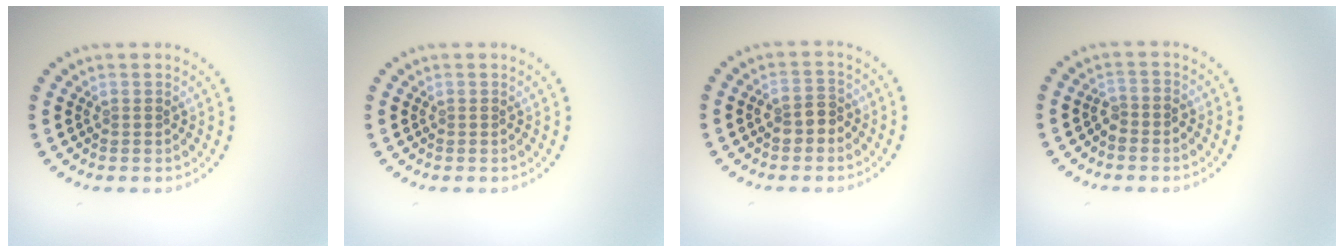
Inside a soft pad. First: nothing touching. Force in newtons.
{"total": 0.0}
{"total": 2.1, "press": 2.0, "slide": 0.4}
{"total": 1.3, "press": 1.1, "slide": 0.7}